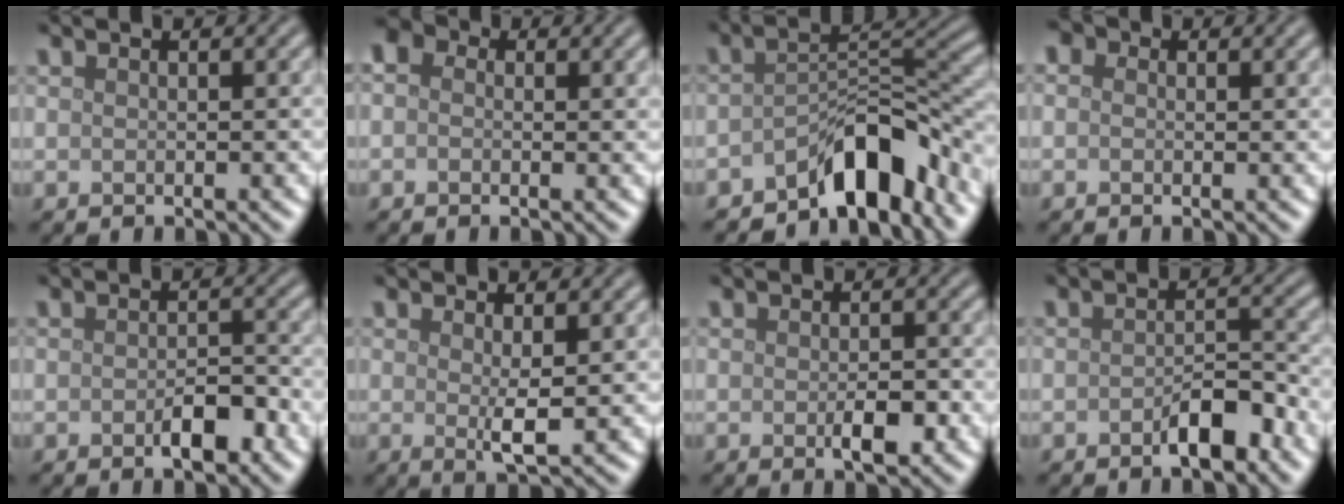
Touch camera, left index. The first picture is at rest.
{"total": 3.2, "force": [0.8, 2.4, 2.0], "torque": [-0.028, 0.012, -0.017]}
{"total": 6.8, "force": [-4.8, 2.5, 4.1], "torque": [-0.043, 0.011, -0.086]}
{"total": 2.5, "force": [0.9, 1.8, 1.5], "torque": [-0.010, 0.008, -0.017]}
{"total": 2.8, "force": [-1.3, 1.2, 2.2], "torque": [-0.031, 0.001, -0.020]}
{"total": 2.1, "force": [0.3, 0.3, 2.1], "torque": [-0.040, -0.009, 0.007]}
{"total": 2.4, "force": [-0.8, 0.9, 2.1], "torque": [-0.030, -0.003, -0.010]}
{"total": 3.4, "force": [-2.0, 1.2, 2.5], "torque": [-0.033, 0.009, -0.034]}